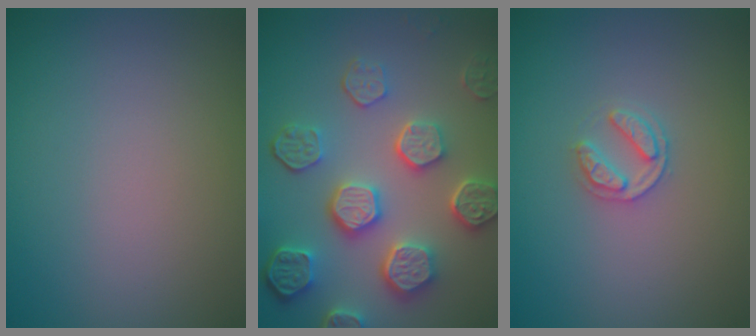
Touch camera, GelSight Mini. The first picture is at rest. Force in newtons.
{"total": 7.3, "press": 5.7, "slide": 4.5}
{"total": 2.0, "press": 2.0, "slide": 0.3}